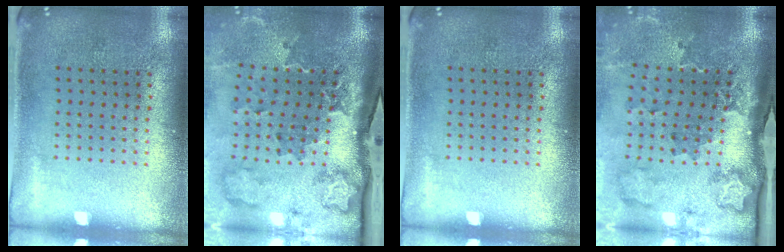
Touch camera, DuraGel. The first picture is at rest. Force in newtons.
{"total": 3.5, "press": 2.4, "slide": 2.6}
{"total": 0.0}
{"total": 2.5, "press": 2.0, "slide": 1.6}